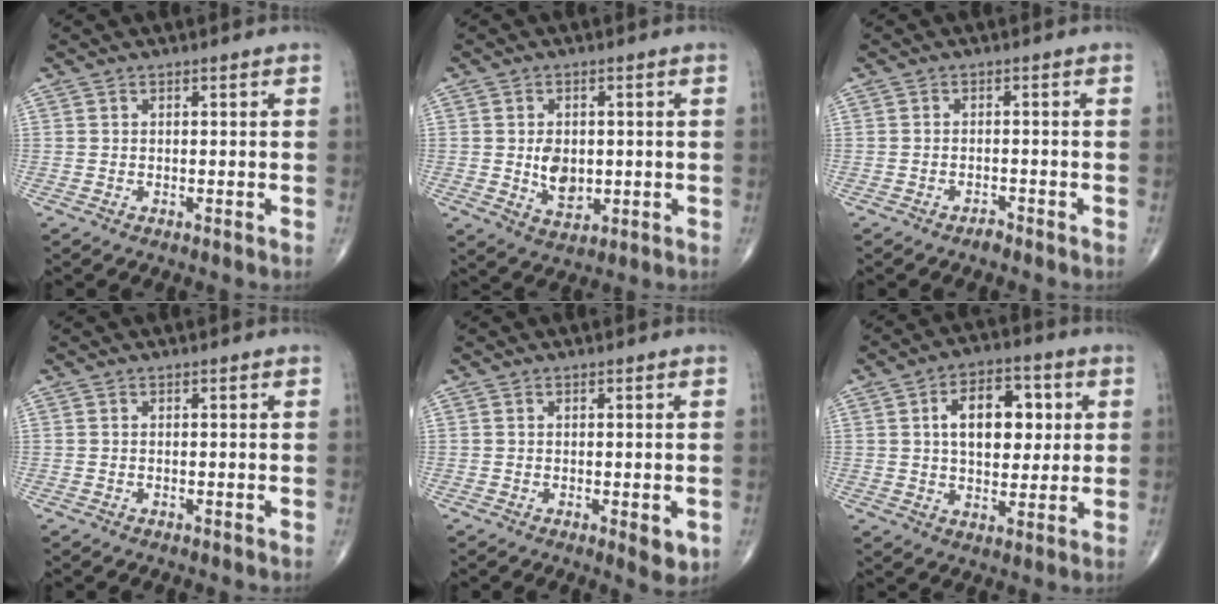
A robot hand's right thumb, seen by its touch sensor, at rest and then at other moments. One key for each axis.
{"total": 5.9, "fx": 0.0, "fy": 4.1, "fz": 4.3, "tx": -0.052, "ty": -0.007, "tz": 0.008}
{"total": 1.4, "fx": -1.3, "fy": 0.4, "fz": 0.5, "tx": -0.013, "ty": 0.004, "tz": -0.023}
{"total": 0.0}
{"total": 3.5, "fx": -0.9, "fy": 1.4, "fz": 3.1, "tx": -0.032, "ty": -0.008, "tz": -0.009}
{"total": 12.8, "fx": 2.7, "fy": 7.7, "fz": 9.9, "tx": -0.114, "ty": 0.004, "tz": 0.040}